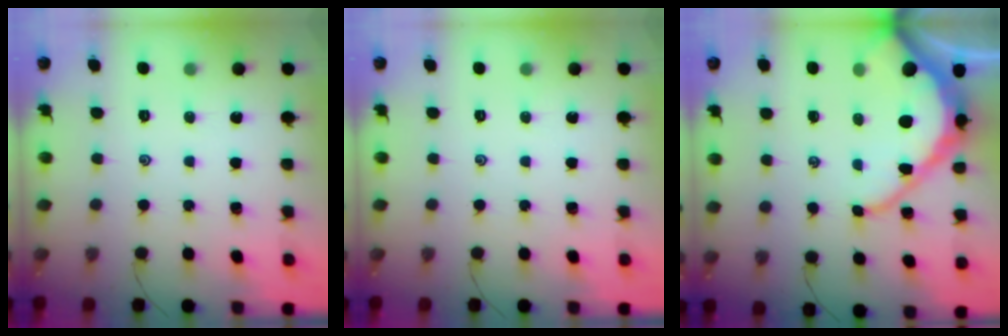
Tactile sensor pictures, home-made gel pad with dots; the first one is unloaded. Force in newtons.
{"total": 0.0}
{"total": 12.8, "press": 12.7, "slide": 1.4}